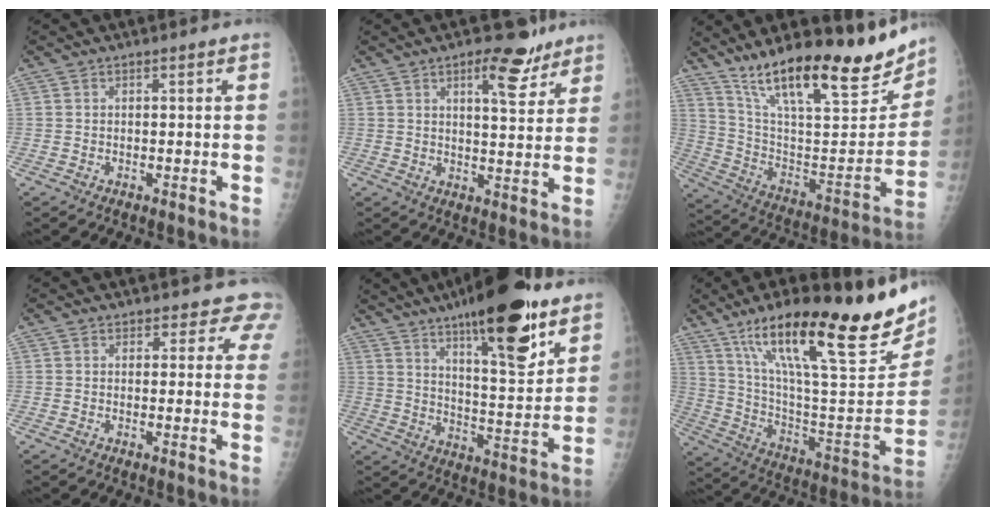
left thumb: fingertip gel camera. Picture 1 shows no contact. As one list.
[{"total": 9.1, "force": [5.6, 3.4, 6.3], "torque": [-0.069, -0.030, 0.079]}, {"total": 28.4, "force": [19.7, 7.6, 19.0], "torque": [-0.268, -0.070, 0.322]}, {"total": 5.3, "force": [4.7, 2.5, -0.3], "torque": [0.049, -0.022, 0.026]}, {"total": 21.6, "force": [13.4, 5.8, 15.9], "torque": [-0.215, -0.066, 0.210]}, {"total": 32.8, "force": [19.7, 7.3, 25.1], "torque": [-0.360, -0.044, 0.331]}]